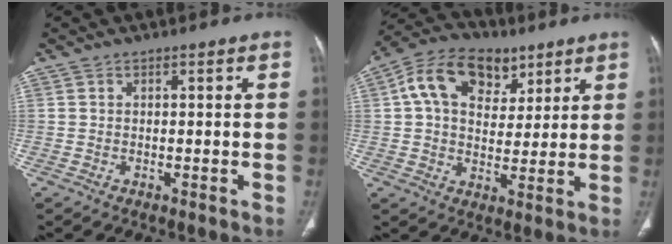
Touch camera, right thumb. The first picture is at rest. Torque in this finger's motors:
{"motor_torque": [0.11, 0.13, 0.92, 0.12, 0.27]}